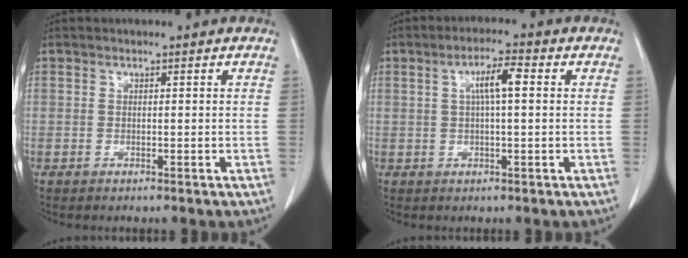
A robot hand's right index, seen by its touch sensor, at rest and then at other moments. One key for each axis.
{"total": 4.7, "fx": 1.0, "fy": 0.6, "fz": 4.5, "tx": -0.082, "ty": 0.010, "tz": 0.016}